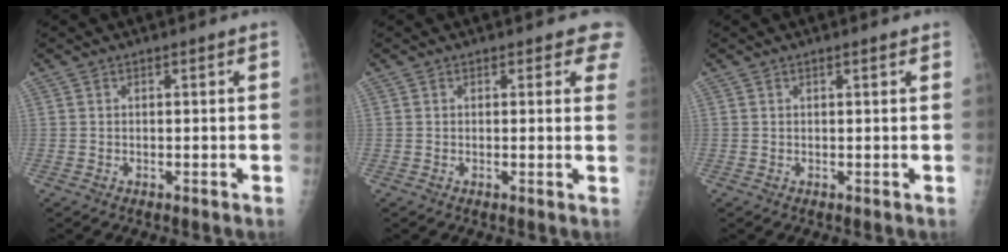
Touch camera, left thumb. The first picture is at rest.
{"total": 3.1, "force": [2.5, 1.6, 1.1], "torque": [0.017, -0.010, 0.009]}
{"total": 0.9, "force": [0.5, 0.2, 0.6], "torque": [-0.010, 0.001, 0.007]}